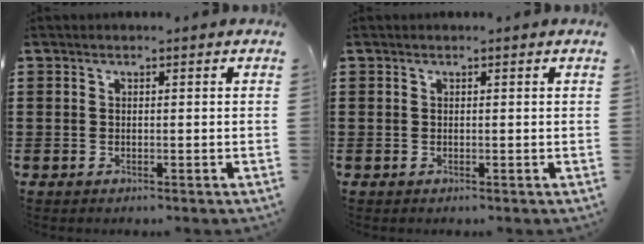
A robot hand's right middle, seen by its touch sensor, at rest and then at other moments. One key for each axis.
{"total": 0.0}